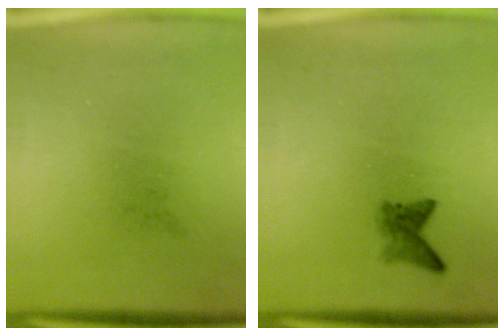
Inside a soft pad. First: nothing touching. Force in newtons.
{"total": 1.9}